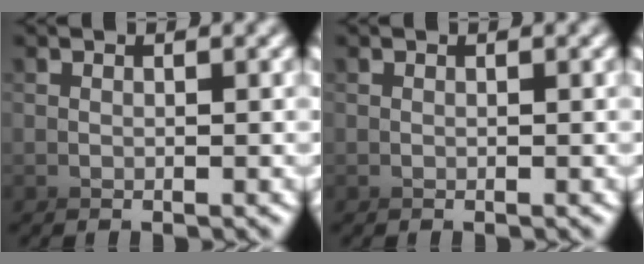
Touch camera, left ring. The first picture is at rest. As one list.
[{"total": 0.0}]